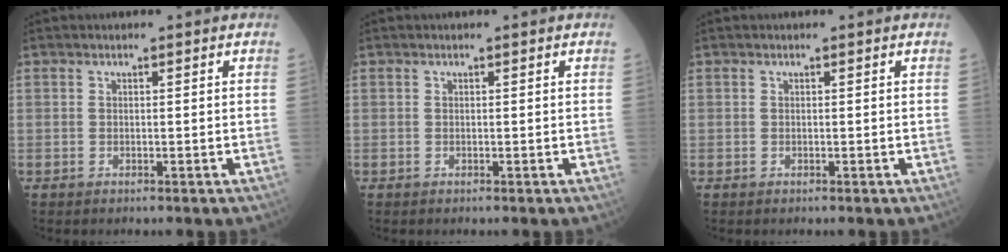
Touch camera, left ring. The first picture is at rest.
{"total": 0.0}
{"total": 0.0}